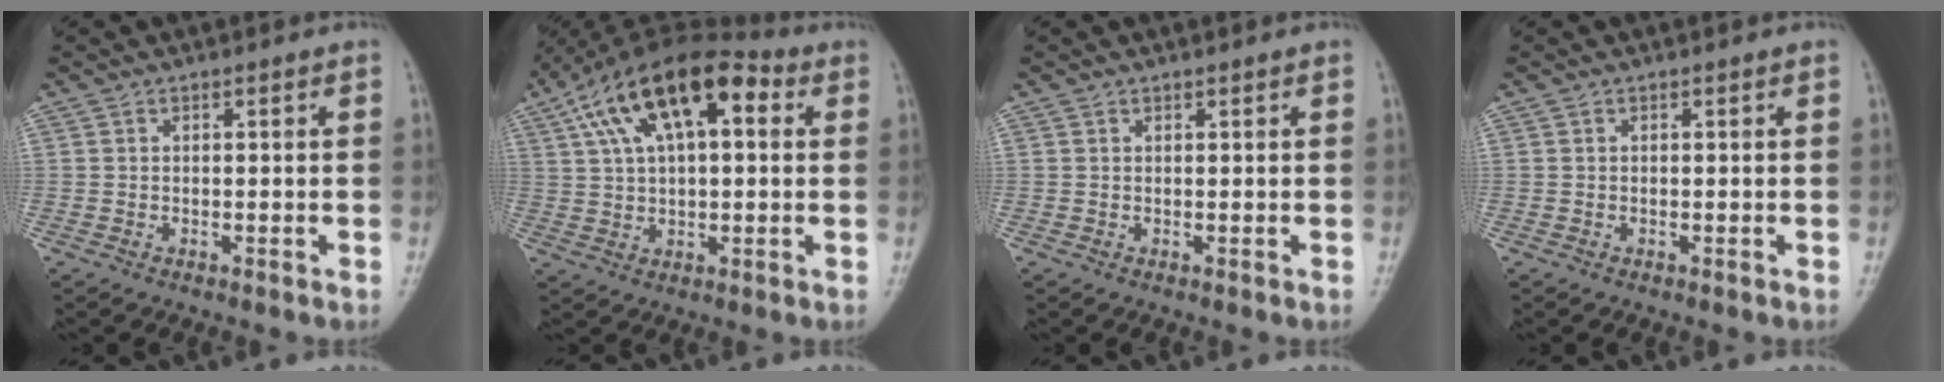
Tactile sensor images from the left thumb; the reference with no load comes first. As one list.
[{"total": 16.8, "force": [5.9, 8.1, 13.5], "torque": [-0.215, 0.024, 0.090]}, {"total": 0.0}, {"total": 0.0}]